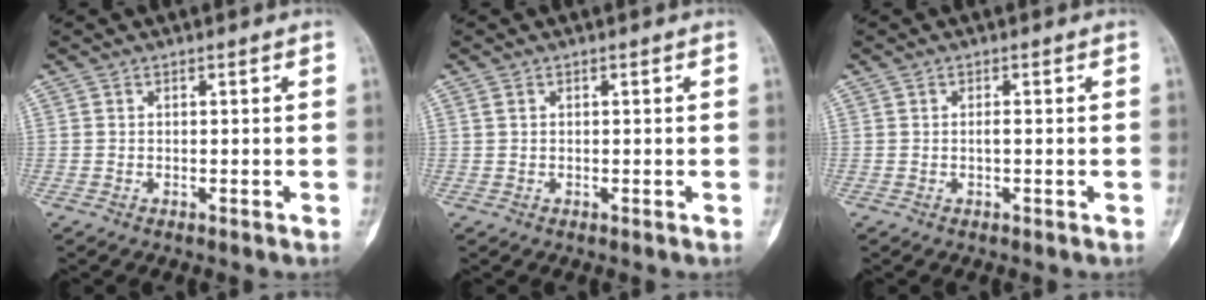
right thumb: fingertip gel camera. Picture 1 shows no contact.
{"total": 0.7, "force": [0.4, 0.4, 0.4], "torque": [-0.008, 0.006, 0.011]}
{"total": 0.7, "force": [-0.1, 0.2, 0.7], "torque": [-0.015, 0.000, -0.002]}